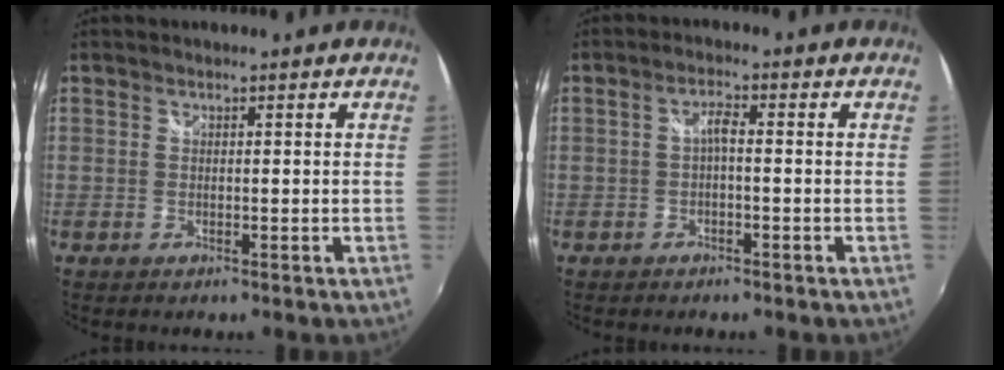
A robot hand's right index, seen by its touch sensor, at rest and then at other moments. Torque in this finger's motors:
{"motor_torque": [0.32, -0.19, 0.21, 0.05]}